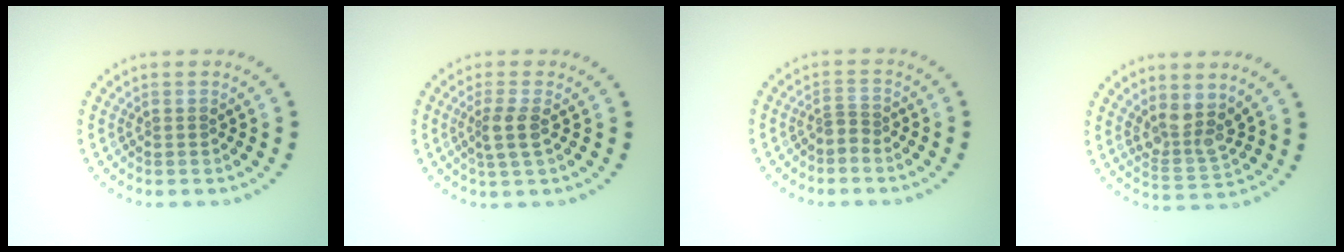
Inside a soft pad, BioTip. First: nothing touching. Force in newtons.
{"total": 2.1, "press": 1.7, "slide": 1.1}
{"total": 1.0, "press": 0.6, "slide": 0.8}
{"total": 3.3, "press": 2.7, "slide": 1.9}